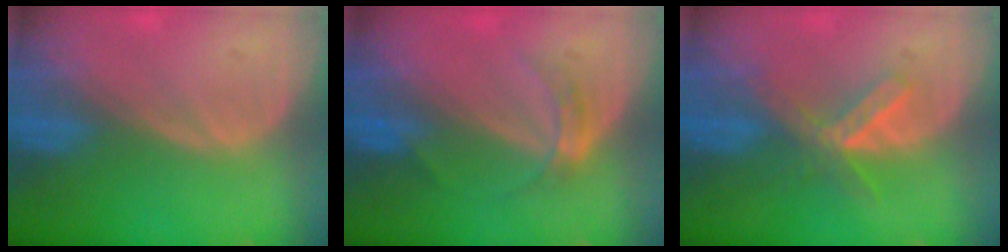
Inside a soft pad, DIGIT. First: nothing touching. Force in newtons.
{"total": 3.2, "press": 2.9, "slide": 1.3}
{"total": 5.1, "press": 5.1, "slide": 0.3}